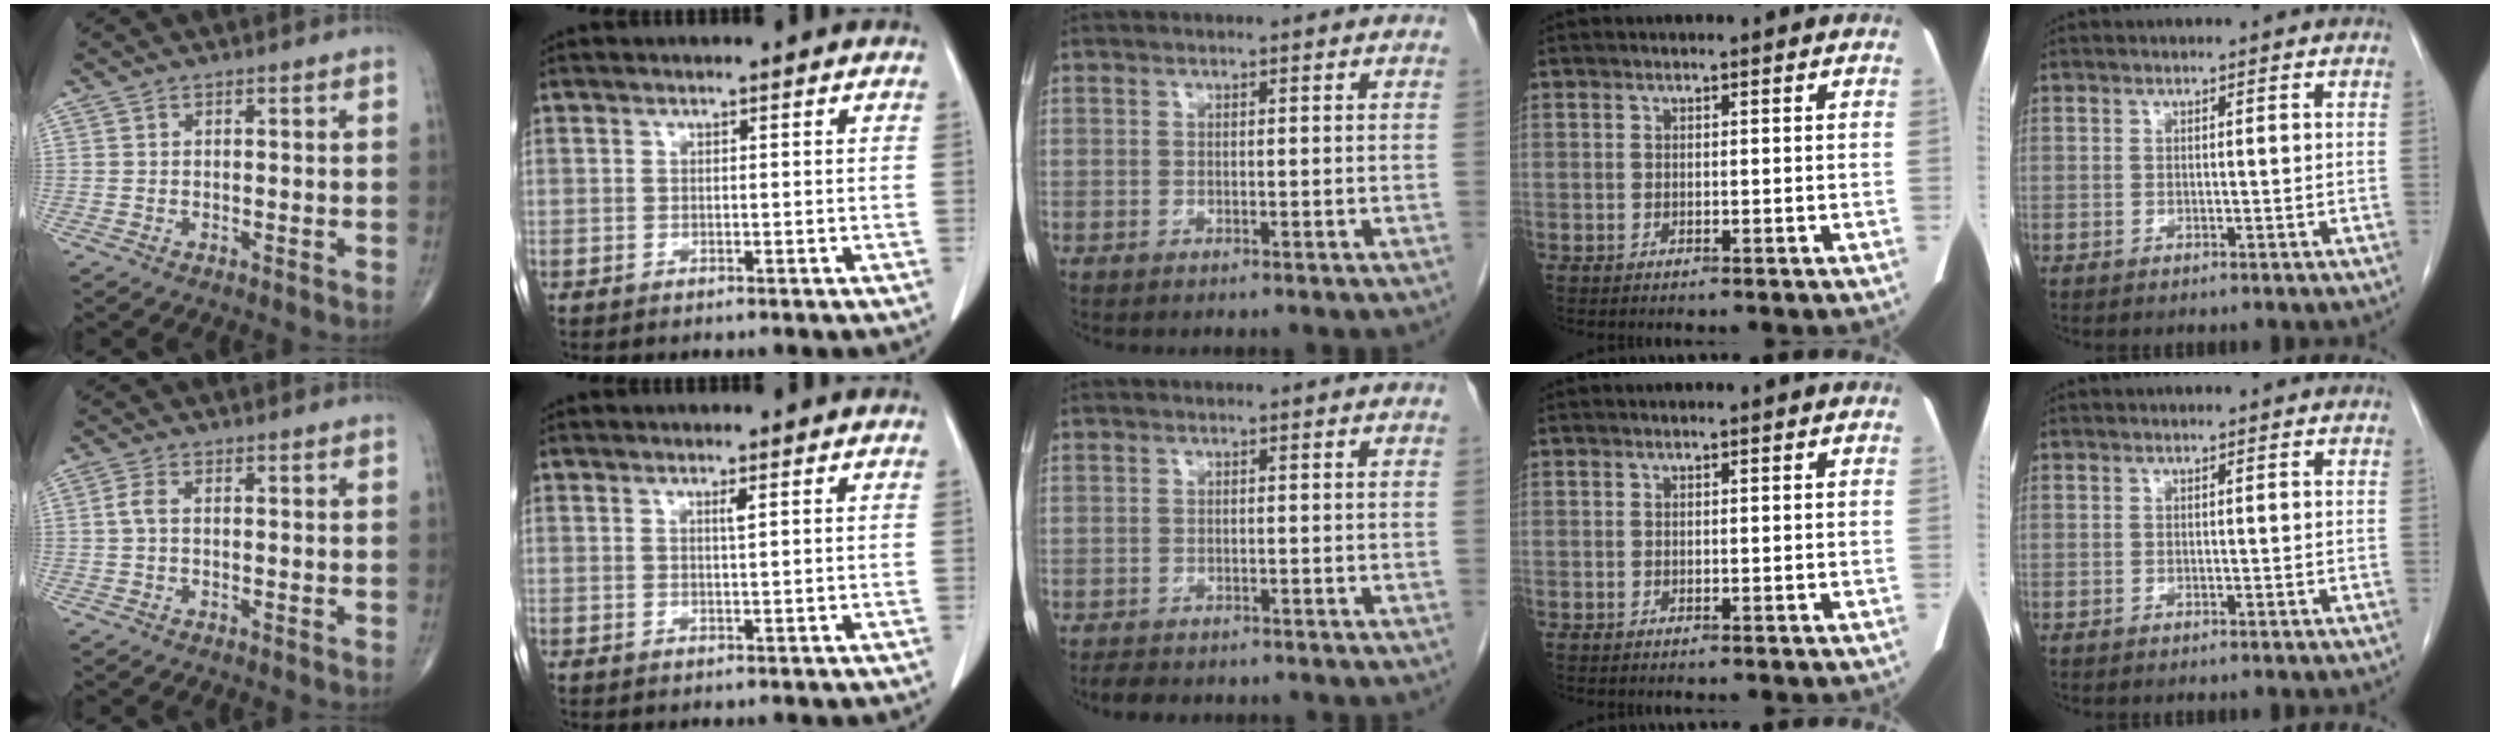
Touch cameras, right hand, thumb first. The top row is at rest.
{"thumb": {"total": 2.1, "force": [0.0, 1.0, 1.8], "torque": [-0.040, 0.003, -0.005]}, "index": {"total": 0.9, "force": [0.5, -0.1, 0.8], "torque": [-0.018, -0.003, 0.009]}, "middle": {"total": 3.8, "force": [-3.2, 1.3, 1.5], "torque": [-0.032, -0.010, -0.041]}}